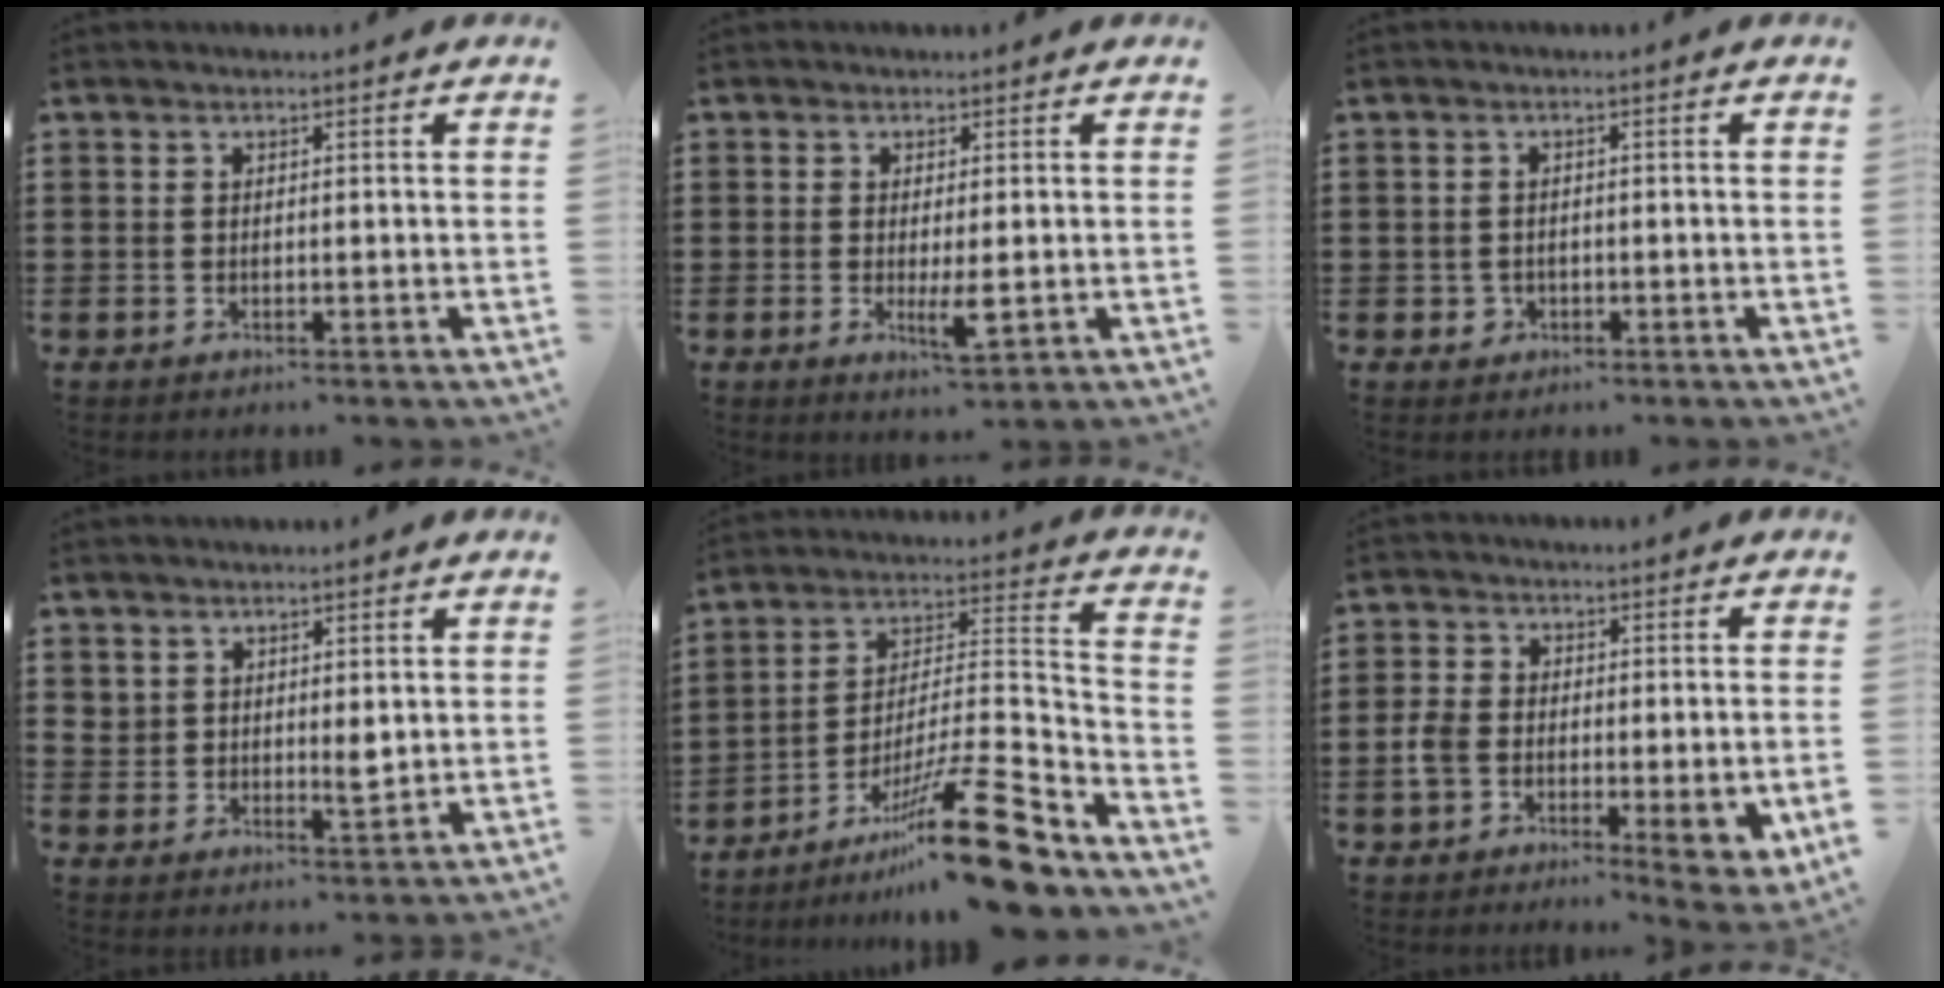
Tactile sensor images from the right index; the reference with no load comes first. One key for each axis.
{"total": 3.8, "fx": -0.7, "fy": 0.9, "fz": 3.6, "tx": -0.068, "ty": -0.006, "tz": -0.014}
{"total": 1.3, "fx": -0.5, "fy": 1.1, "fz": 0.3, "tx": -0.011, "ty": 0.002, "tz": -0.012}
{"total": 3.1, "fx": 2.2, "fy": 1.7, "fz": 1.4, "tx": -0.026, "ty": -0.004, "tz": 0.041}
{"total": 18.5, "fx": -12.5, "fy": 2.5, "fz": 13.4, "tx": -0.190, "ty": 0.055, "tz": -0.209}
{"total": 6.5, "fx": -1.6, "fy": 3.5, "fz": 5.3, "tx": -0.111, "ty": 0.002, "tz": -0.030}